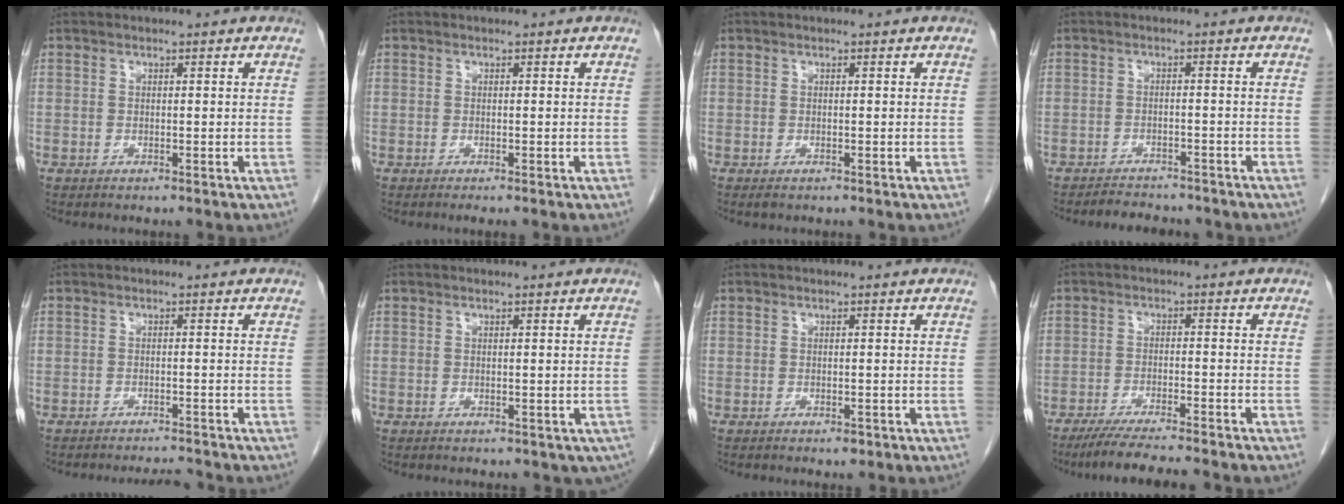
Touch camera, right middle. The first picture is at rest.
{"total": 0.5, "force": [-0.4, 0.0, 0.3], "torque": [-0.008, -0.003, -0.005]}
{"total": 0.5, "force": [-0.3, 0.3, 0.4], "torque": [-0.005, 0.000, -0.003]}
{"total": 5.6, "force": [-5.1, 1.8, 1.6], "torque": [-0.024, -0.001, -0.067]}
{"total": 3.2, "force": [-3.1, -0.2, 0.5], "torque": [-0.008, -0.011, -0.045]}
{"total": 1.8, "force": [-0.6, 1.4, 0.9], "torque": [0.000, 0.002, -0.001]}
{"total": 0.8, "force": [-0.4, 0.4, 0.6], "torque": [-0.006, 0.000, -0.001]}
{"total": 8.7, "force": [-7.4, -0.3, 4.5], "torque": [-0.059, -0.024, -0.119]}